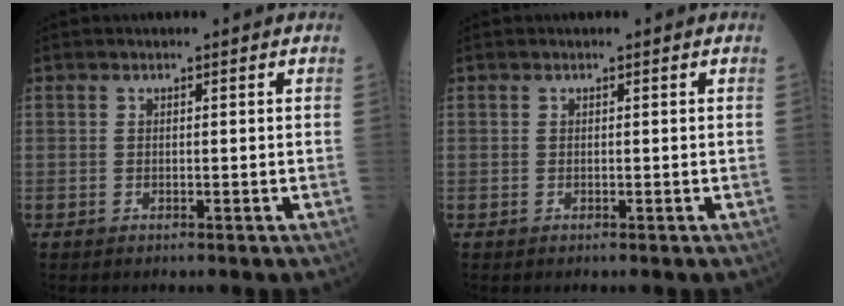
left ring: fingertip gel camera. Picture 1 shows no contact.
{"total": 0.0}